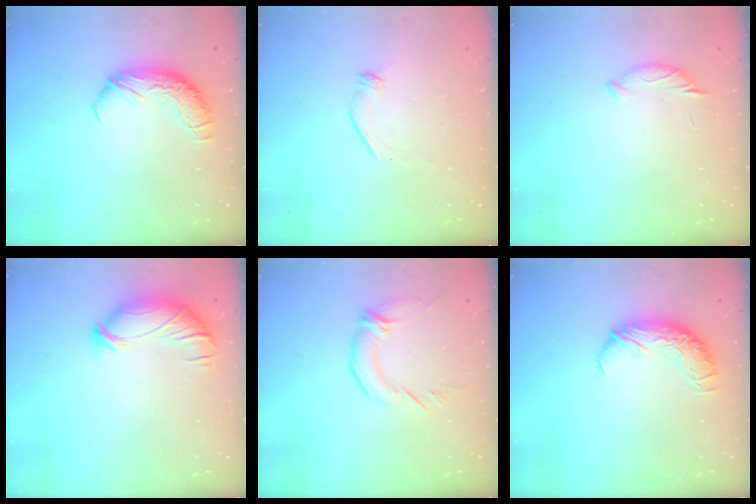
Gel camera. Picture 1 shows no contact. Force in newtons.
{"total": 5.6, "press": 5.5, "slide": 1.3}
{"total": 6.9, "press": 6.9, "slide": 0.4}
{"total": 4.4, "press": 4.2, "slide": 1.2}
{"total": 2.3, "press": 0.8, "slide": 2.1}
{"total": 0.0}